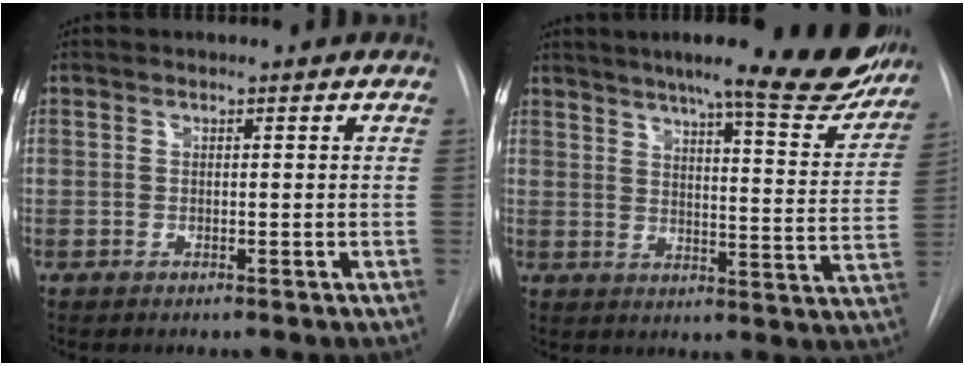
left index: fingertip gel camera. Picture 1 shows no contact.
{"total": 21.2, "force": [17.9, 2.4, 11.1], "torque": [-0.148, -0.035, 0.216]}